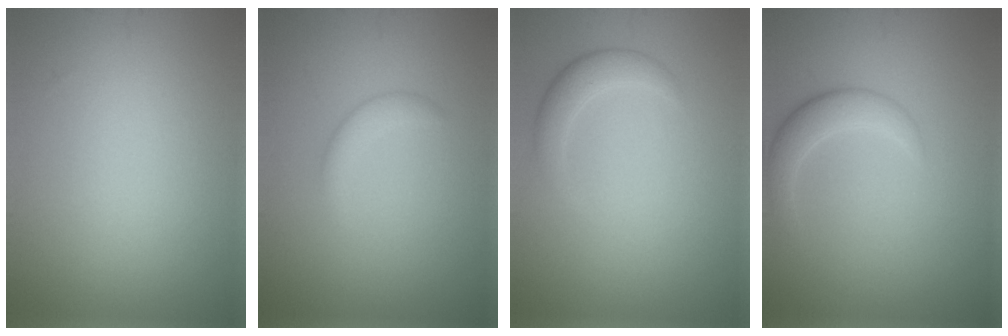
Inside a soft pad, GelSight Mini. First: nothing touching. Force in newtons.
{"total": 1.5, "press": 1.5, "slide": 0.1}
{"total": 2.3, "press": 2.2, "slide": 0.1}
{"total": 2.5, "press": 2.5, "slide": 0.1}